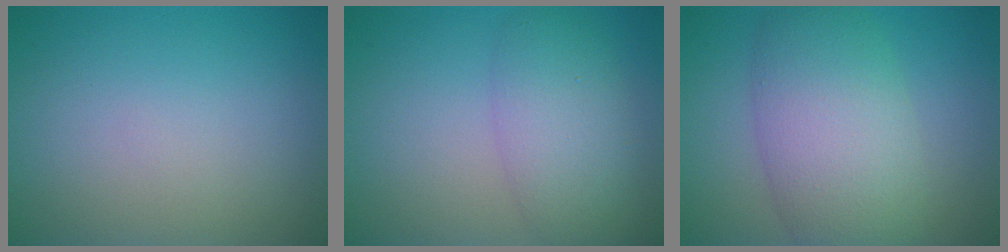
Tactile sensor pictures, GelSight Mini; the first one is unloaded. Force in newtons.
{"total": 4.8, "press": 4.8, "slide": 0.2}
{"total": 8.0, "press": 8.0, "slide": 0.4}